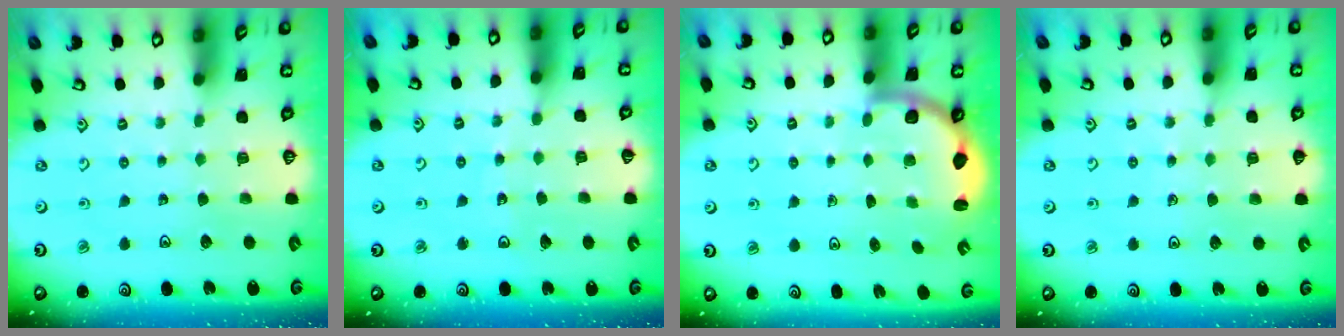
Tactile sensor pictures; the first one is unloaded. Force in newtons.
{"total": 4.1, "press": 4.1, "slide": 0.4}
{"total": 3.4, "press": 3.0, "slide": 1.6}
{"total": 4.8, "press": 4.7, "slide": 1.2}